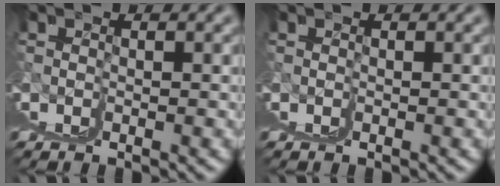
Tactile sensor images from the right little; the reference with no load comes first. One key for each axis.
{"total": 0.0}